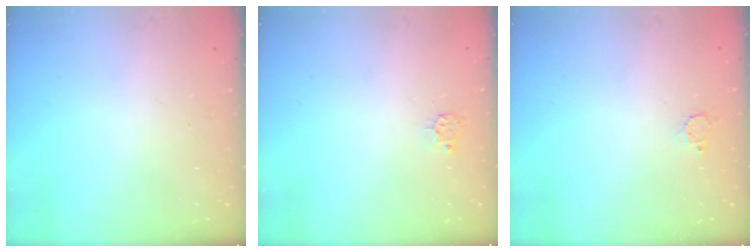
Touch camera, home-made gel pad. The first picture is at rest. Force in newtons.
{"total": 3.8, "press": 3.7, "slide": 0.3}
{"total": 2.1, "press": 2.1, "slide": 0.2}